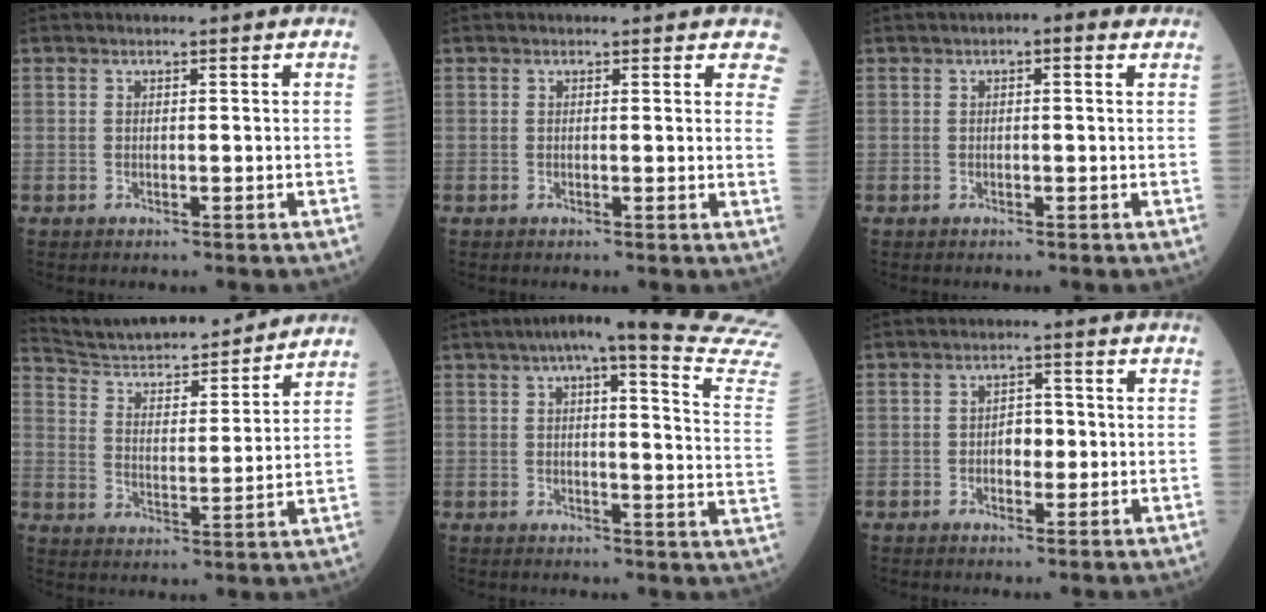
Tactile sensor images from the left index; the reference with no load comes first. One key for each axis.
{"total": 5.0, "fx": 4.4, "fy": 1.8, "fz": 1.3, "tx": 0.010, "ty": -0.016, "tz": 0.024}
{"total": 2.6, "fx": 1.4, "fy": 1.0, "fz": 2.0, "tx": -0.027, "ty": 0.017, "tz": 0.012}
{"total": 18.9, "fx": 17.7, "fy": 2.4, "fz": 6.1, "tx": -0.102, "ty": 0.000, "tz": 0.265}
{"total": 24.4, "fx": 20.9, "fy": 0.4, "fz": 12.5, "tx": -0.162, "ty": -0.074, "tz": 0.227}
{"total": 2.6, "fx": -0.4, "fy": 1.7, "fz": 2.0, "tx": -0.028, "ty": 0.004, "tz": -0.007}